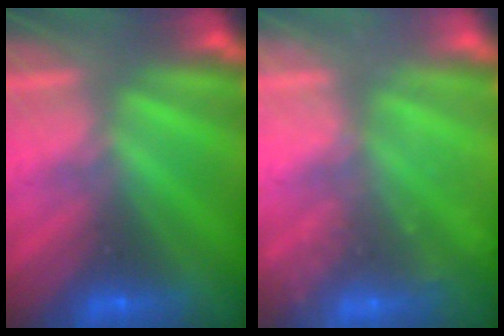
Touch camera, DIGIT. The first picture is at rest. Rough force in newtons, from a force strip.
{"total": 2.4}